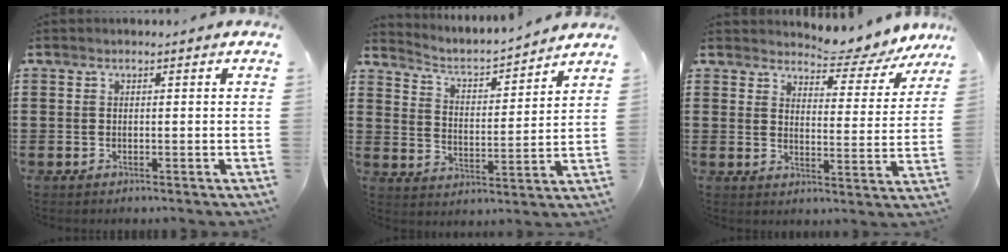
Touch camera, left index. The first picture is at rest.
{"total": 3.3, "force": [3.1, 0.3, 0.9], "torque": [-0.038, -0.029, 0.044]}
{"total": 4.8, "force": [4.6, 0.8, 1.3], "torque": [-0.029, -0.040, 0.071]}